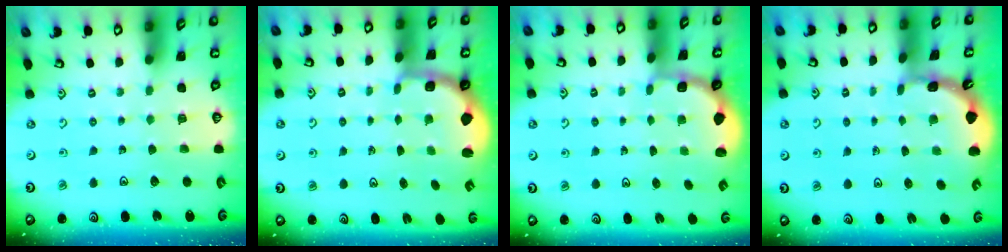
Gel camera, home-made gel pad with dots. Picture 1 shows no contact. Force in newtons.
{"total": 2.4, "press": 1.2, "slide": 2.1}
{"total": 1.9, "press": 1.7, "slide": 0.8}
{"total": 1.6, "press": 1.6, "slide": 0.3}